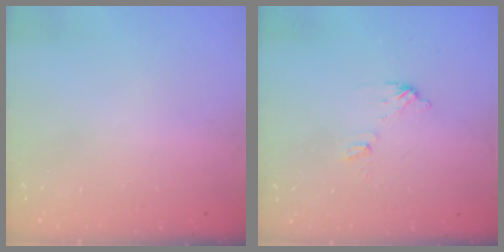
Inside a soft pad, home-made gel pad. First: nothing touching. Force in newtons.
{"total": 5.8, "press": 5.8, "slide": 0.2}